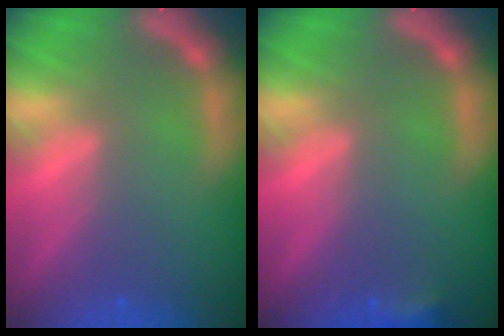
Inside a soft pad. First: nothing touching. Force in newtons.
{"total": 1.9}